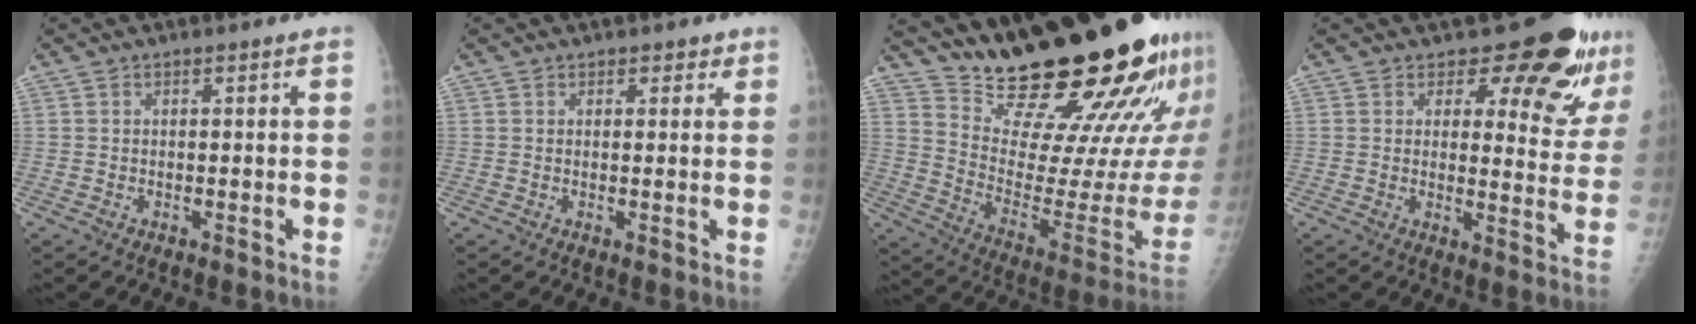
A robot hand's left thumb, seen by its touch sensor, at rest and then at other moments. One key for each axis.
{"total": 1.8, "fx": 1.2, "fy": 1.1, "fz": 0.8, "tx": 0.008, "ty": -0.005, "tz": 0.011}
{"total": 29.8, "fx": 23.7, "fy": 6.9, "fz": 16.7, "tx": -0.230, "ty": -0.168, "tz": 0.339}
{"total": 12.3, "fx": 10.3, "fy": 4.8, "fz": 4.9, "tx": -0.022, "ty": -0.085, "tz": 0.112}